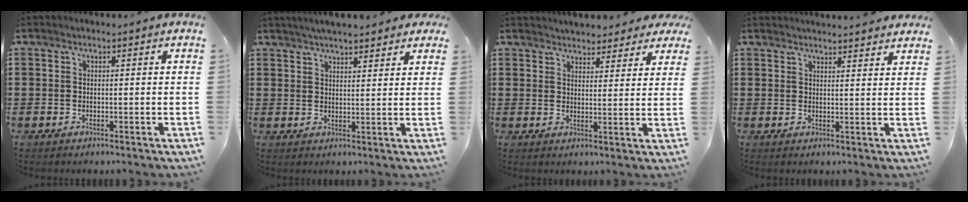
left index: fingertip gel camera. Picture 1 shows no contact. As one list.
[{"total": 3.9, "force": [3.6, 0.3, 1.5], "torque": [-0.040, -0.003, 0.066]}, {"total": 3.7, "force": [3.6, 0.8, 0.1], "torque": [-0.007, -0.012, 0.066]}, {"total": 2.4, "force": [2.4, -0.2, 0.2], "torque": [-0.011, -0.007, 0.046]}]